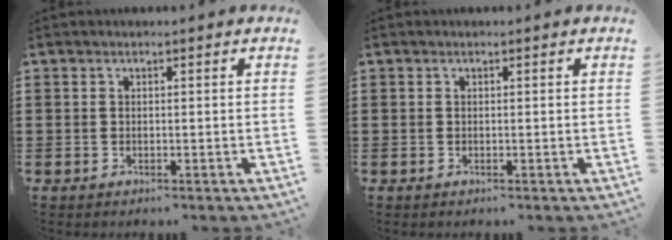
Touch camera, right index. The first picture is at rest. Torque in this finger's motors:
{"motor_torque": [-0.01, 0.01, 0.00, -0.01]}